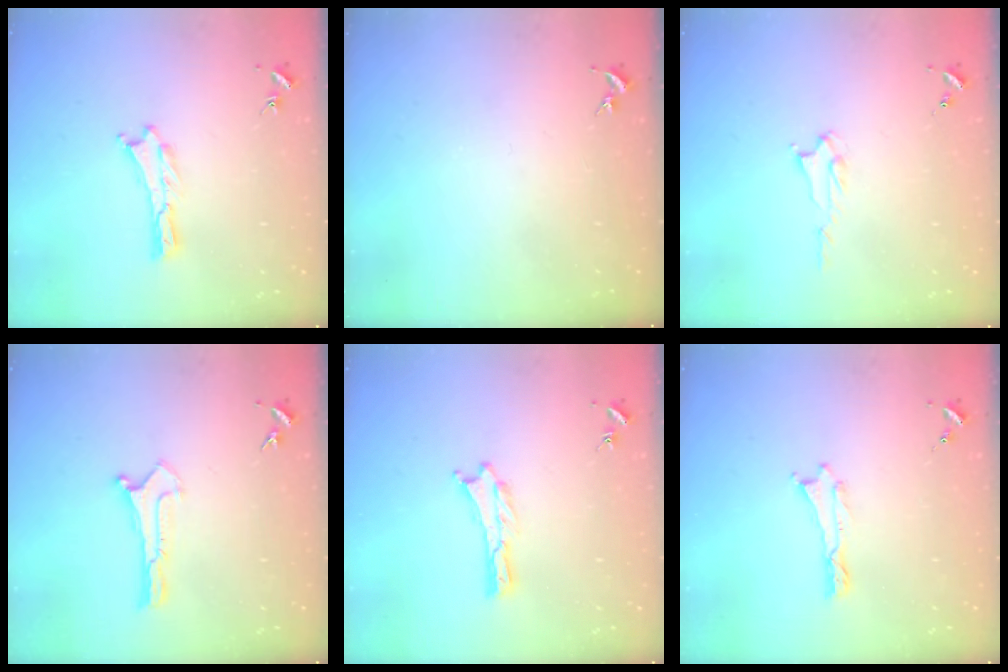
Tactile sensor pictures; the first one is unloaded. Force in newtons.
{"total": 0.0}
{"total": 2.2, "press": 2.2, "slide": 0.4}
{"total": 0.0}
{"total": 0.0}
{"total": 0.0}